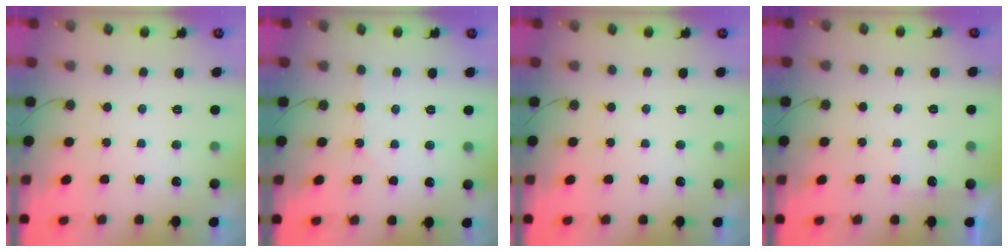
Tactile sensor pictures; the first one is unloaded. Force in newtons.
{"total": 1.7, "press": 1.6, "slide": 0.3}
{"total": 0.0}
{"total": 2.4, "press": 2.3, "slide": 0.4}